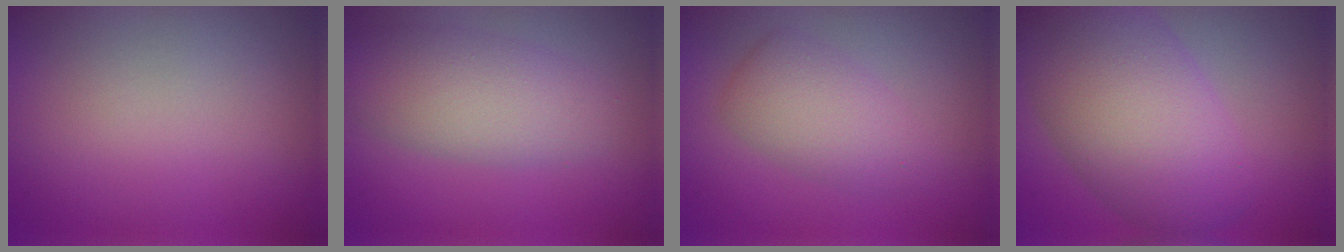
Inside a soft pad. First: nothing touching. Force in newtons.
{"total": 5.0, "press": 5.0, "slide": 0.1}
{"total": 3.5, "press": 3.5, "slide": 0.1}
{"total": 10.2, "press": 10.2, "slide": 0.3}